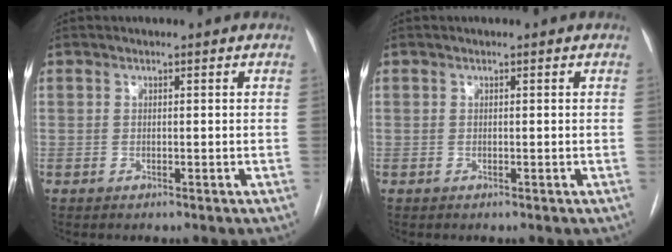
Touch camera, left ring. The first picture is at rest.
{"total": 0.0}